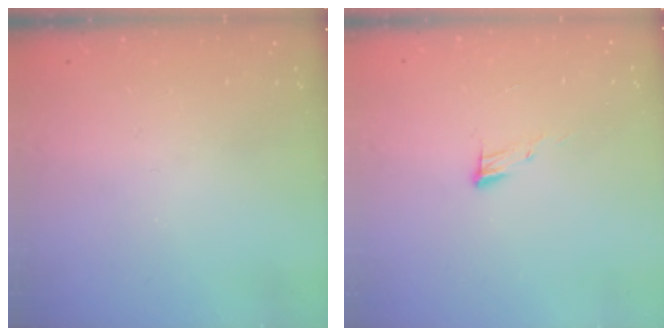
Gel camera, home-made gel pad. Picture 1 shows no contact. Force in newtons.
{"total": 5.4, "press": 5.4, "slide": 0.5}